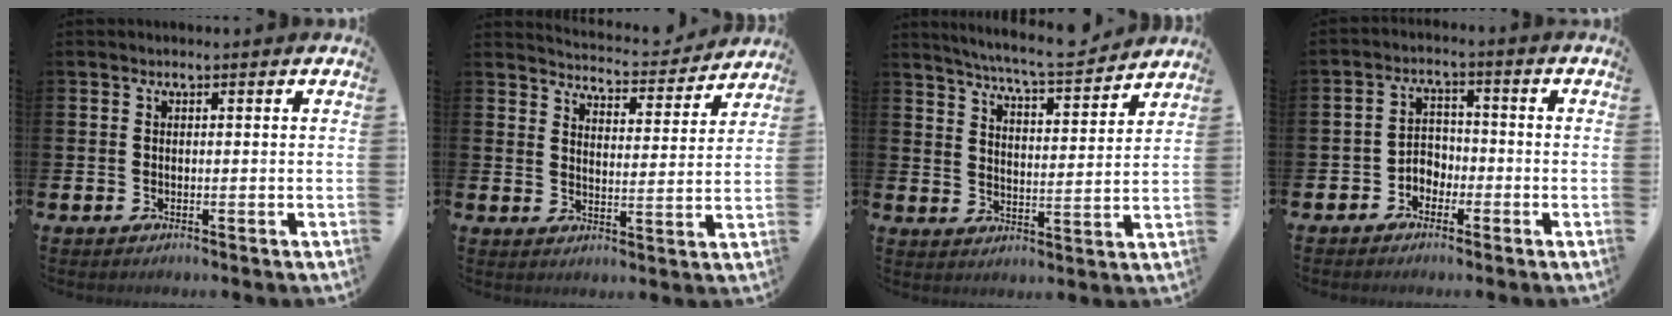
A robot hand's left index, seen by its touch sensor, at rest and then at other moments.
{"total": 5.1, "force": [5.0, 0.5, 0.4], "torque": [-0.024, -0.041, 0.085]}
{"total": 7.2, "force": [6.9, 0.2, 2.0], "torque": [-0.057, -0.047, 0.120]}
{"total": 2.9, "force": [-1.8, 2.2, 0.7], "torque": [-0.024, 0.004, -0.043]}